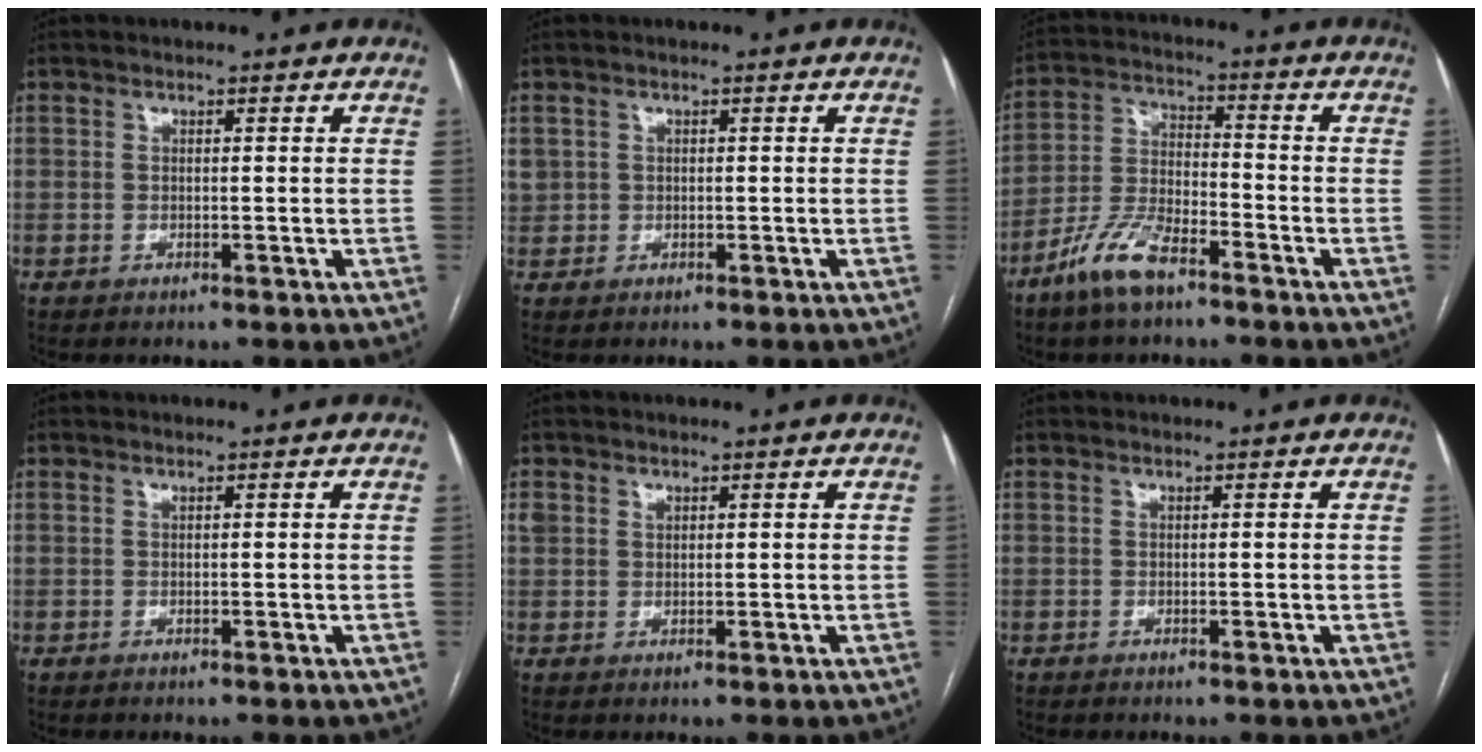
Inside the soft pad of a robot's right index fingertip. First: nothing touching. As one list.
[{"total": 2.7, "force": [0.5, 2.6, 0.5], "torque": [-0.007, 0.011, 0.017]}, {"total": 9.3, "force": [-6.3, 3.0, 6.1], "torque": [-0.138, -0.002, -0.126]}, {"total": 0.0}, {"total": 3.0, "force": [1.2, 2.4, 1.2], "torque": [-0.032, 0.014, 0.033]}, {"total": 0.0}]